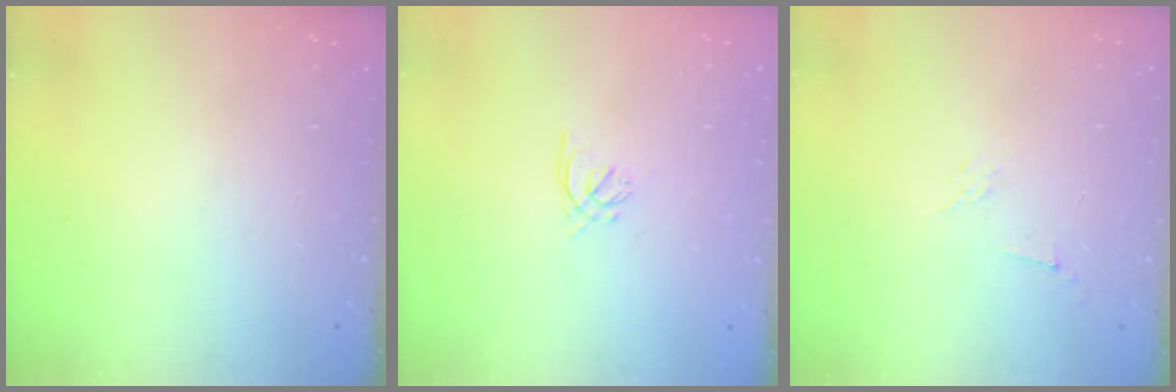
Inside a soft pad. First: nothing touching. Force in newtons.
{"total": 1.2, "press": 1.0, "slide": 0.5}
{"total": 2.9, "press": 2.8, "slide": 0.8}